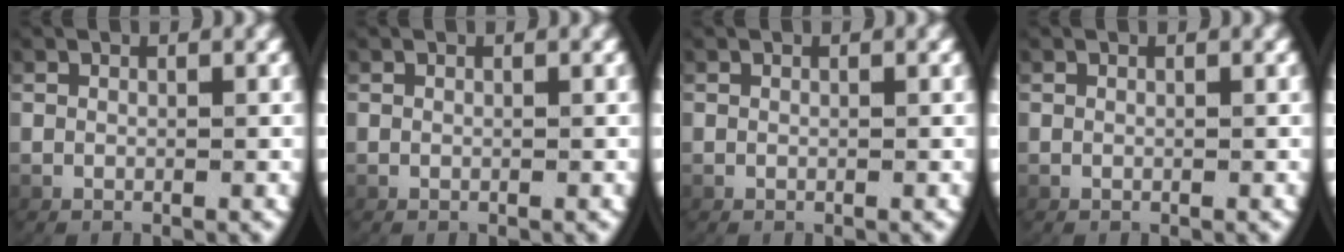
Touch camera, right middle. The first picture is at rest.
{"total": 0.0}
{"total": 0.0}
{"total": 0.0}